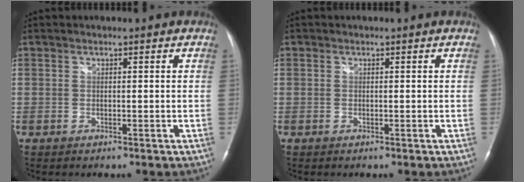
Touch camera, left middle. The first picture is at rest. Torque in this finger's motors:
{"motor_torque": [-0.01, -0.01, 0.00, 0.00]}